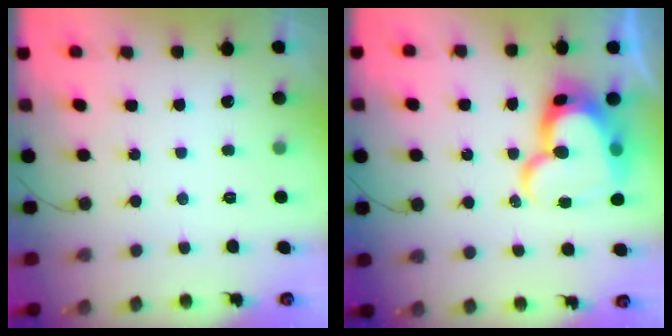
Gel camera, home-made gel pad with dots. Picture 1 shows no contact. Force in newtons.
{"total": 19.2, "press": 19.1, "slide": 2.0}